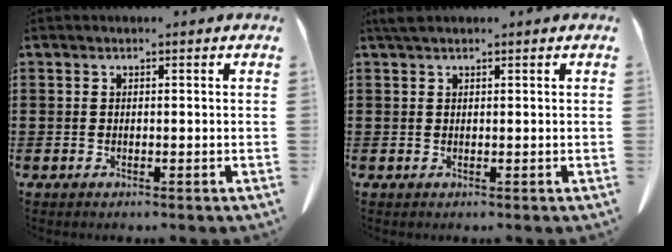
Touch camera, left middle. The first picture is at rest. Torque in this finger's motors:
{"motor_torque": [0.58, 0.50, 0.05, 0.04]}